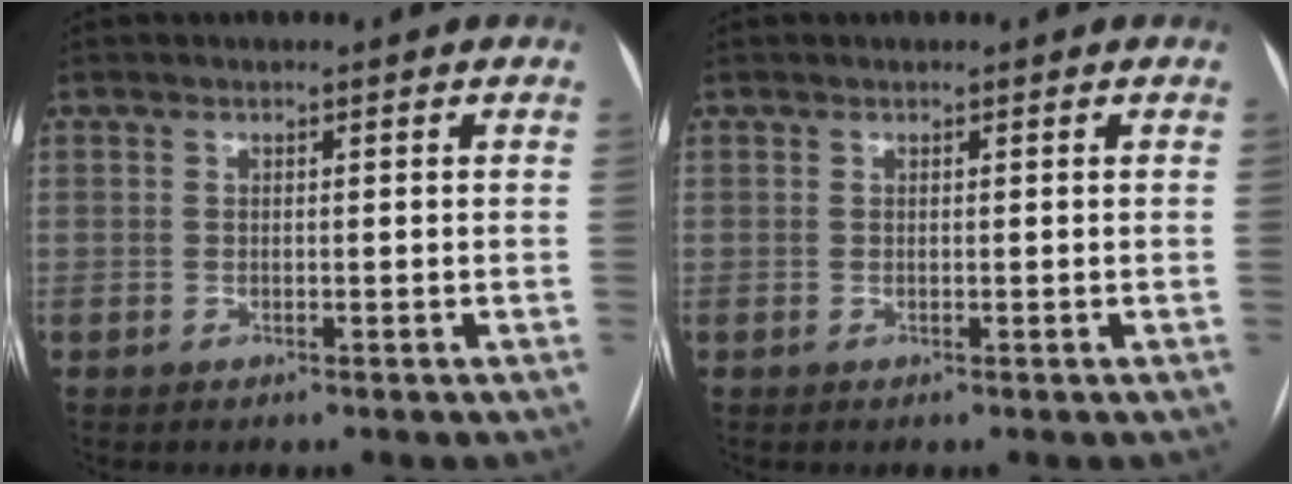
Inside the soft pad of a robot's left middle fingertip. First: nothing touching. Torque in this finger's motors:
{"motor_torque": [-0.09, 0.04, -0.02, 0.01]}